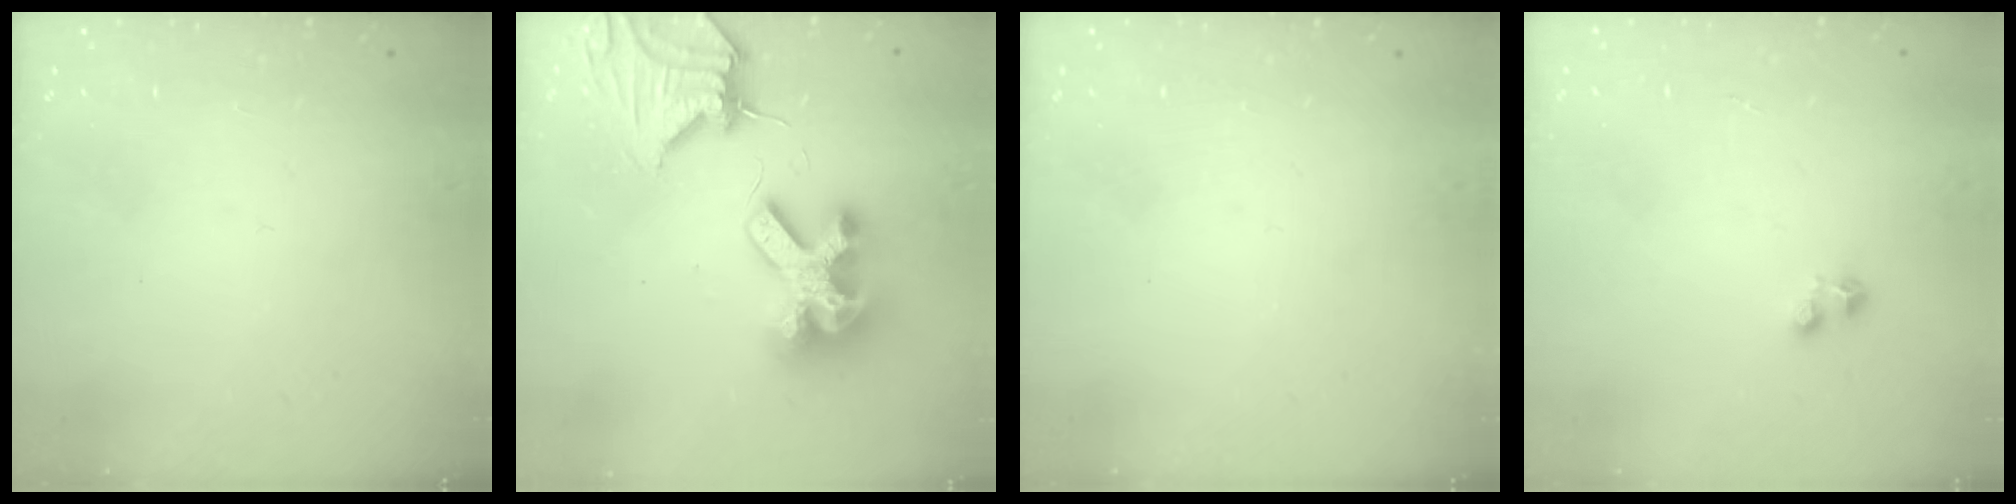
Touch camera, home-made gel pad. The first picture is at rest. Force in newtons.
{"total": 16.5, "press": 16.4, "slide": 1.7}
{"total": 0.0}
{"total": 2.4, "press": 2.4, "slide": 0.4}